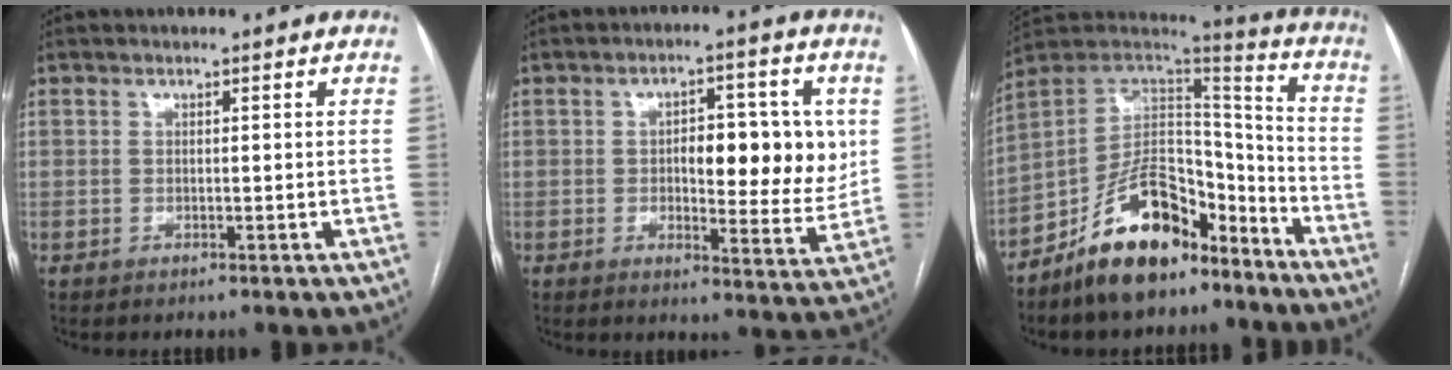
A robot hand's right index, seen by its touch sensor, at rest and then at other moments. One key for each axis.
{"total": 11.8, "fx": 1.4, "fy": 4.7, "fz": 10.7, "tx": -0.134, "ty": 0.009, "tz": 0.025}
{"total": 17.2, "fx": -11.7, "fy": 7.7, "fz": 9.9, "tx": -0.165, "ty": 0.036, "tz": -0.201}